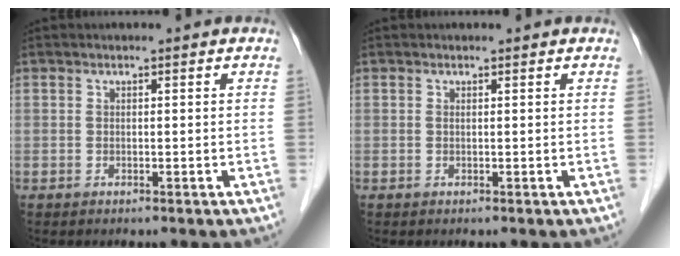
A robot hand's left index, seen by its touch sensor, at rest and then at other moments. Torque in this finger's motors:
{"motor_torque": [-0.01, 0.07, 0.00, -0.01]}